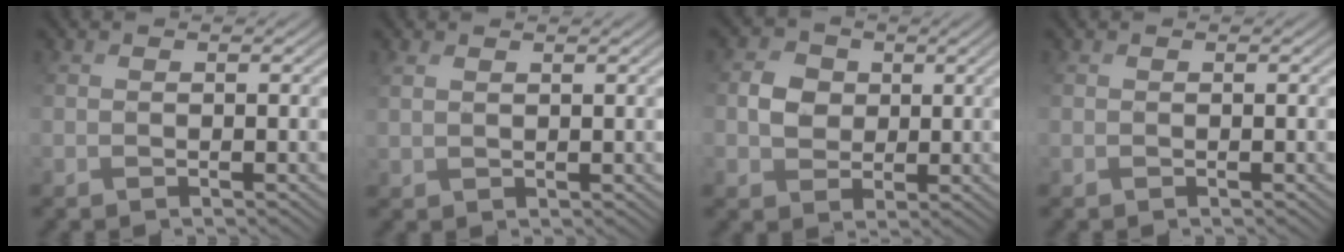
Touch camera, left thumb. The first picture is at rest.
{"total": 1.4, "force": [1.3, -0.1, -0.6], "torque": [0.011, 0.007, 0.027]}
{"total": 3.5, "force": [1.1, 3.2, 1.0], "torque": [-0.024, 0.012, 0.016]}
{"total": 0.0}